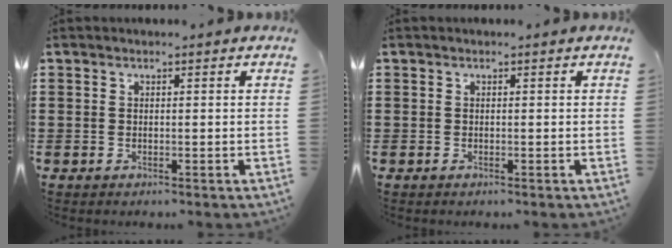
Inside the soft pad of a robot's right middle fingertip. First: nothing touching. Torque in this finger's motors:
{"motor_torque": [0.37, -0.23, 0.06, 0.02]}